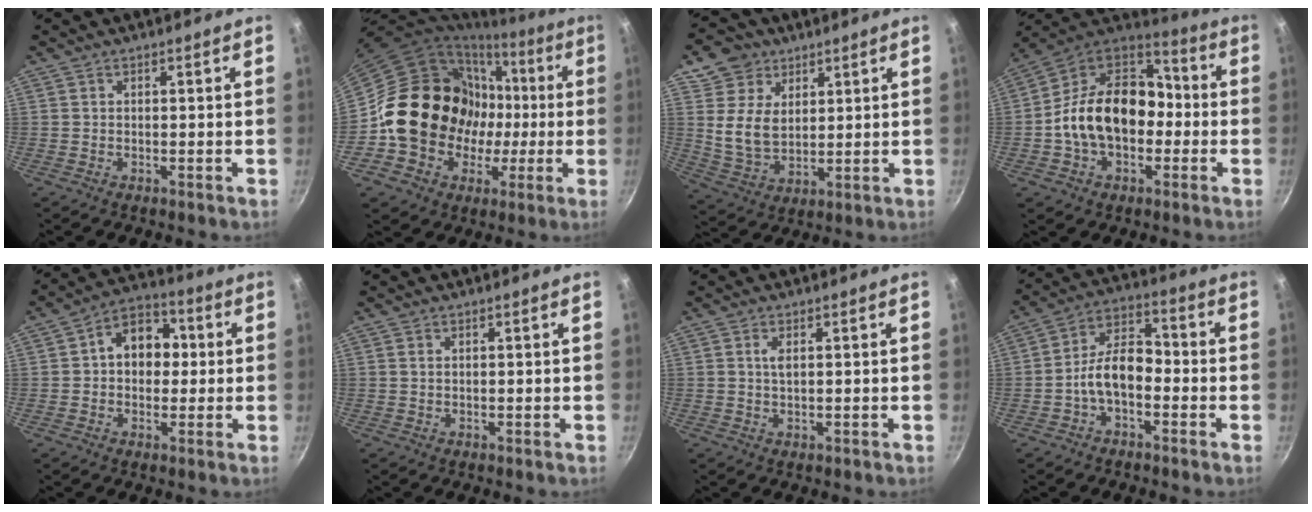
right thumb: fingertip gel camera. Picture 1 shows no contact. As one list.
[{"total": 19.0, "force": [-0.3, 16.9, 8.5], "torque": [-0.111, 0.034, 0.008]}, {"total": 11.0, "force": [5.1, 8.6, 4.5], "torque": [-0.053, -0.024, 0.100]}, {"total": 20.1, "force": [-2.6, 14.2, 13.9], "torque": [-0.206, 0.059, -0.057]}, {"total": 10.3, "force": [0.9, 7.8, 6.6], "torque": [-0.049, 0.025, -0.001]}, {"total": 0.7, "force": [0.2, 0.4, 0.5], "torque": [-0.010, 0.001, 0.003]}, {"total": 1.8, "force": [0.4, 0.7, 1.6], "torque": [-0.030, -0.002, 0.010]}, {"total": 9.2, "force": [-2.8, 5.3, 6.9], "torque": [-0.105, 0.049, -0.063]}]